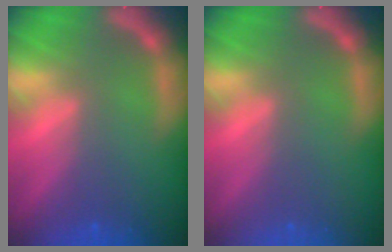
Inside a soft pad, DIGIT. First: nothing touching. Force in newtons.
{"total": 0.0}